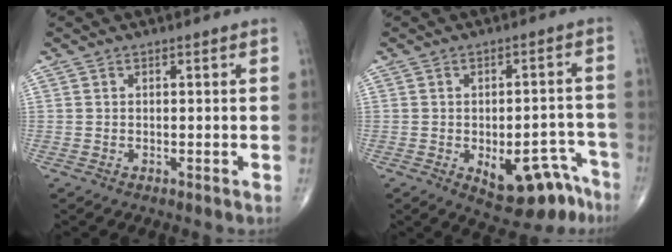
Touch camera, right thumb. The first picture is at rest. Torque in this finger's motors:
{"motor_torque": [1.41, 0.60, 0.09, -0.30, 0.21]}